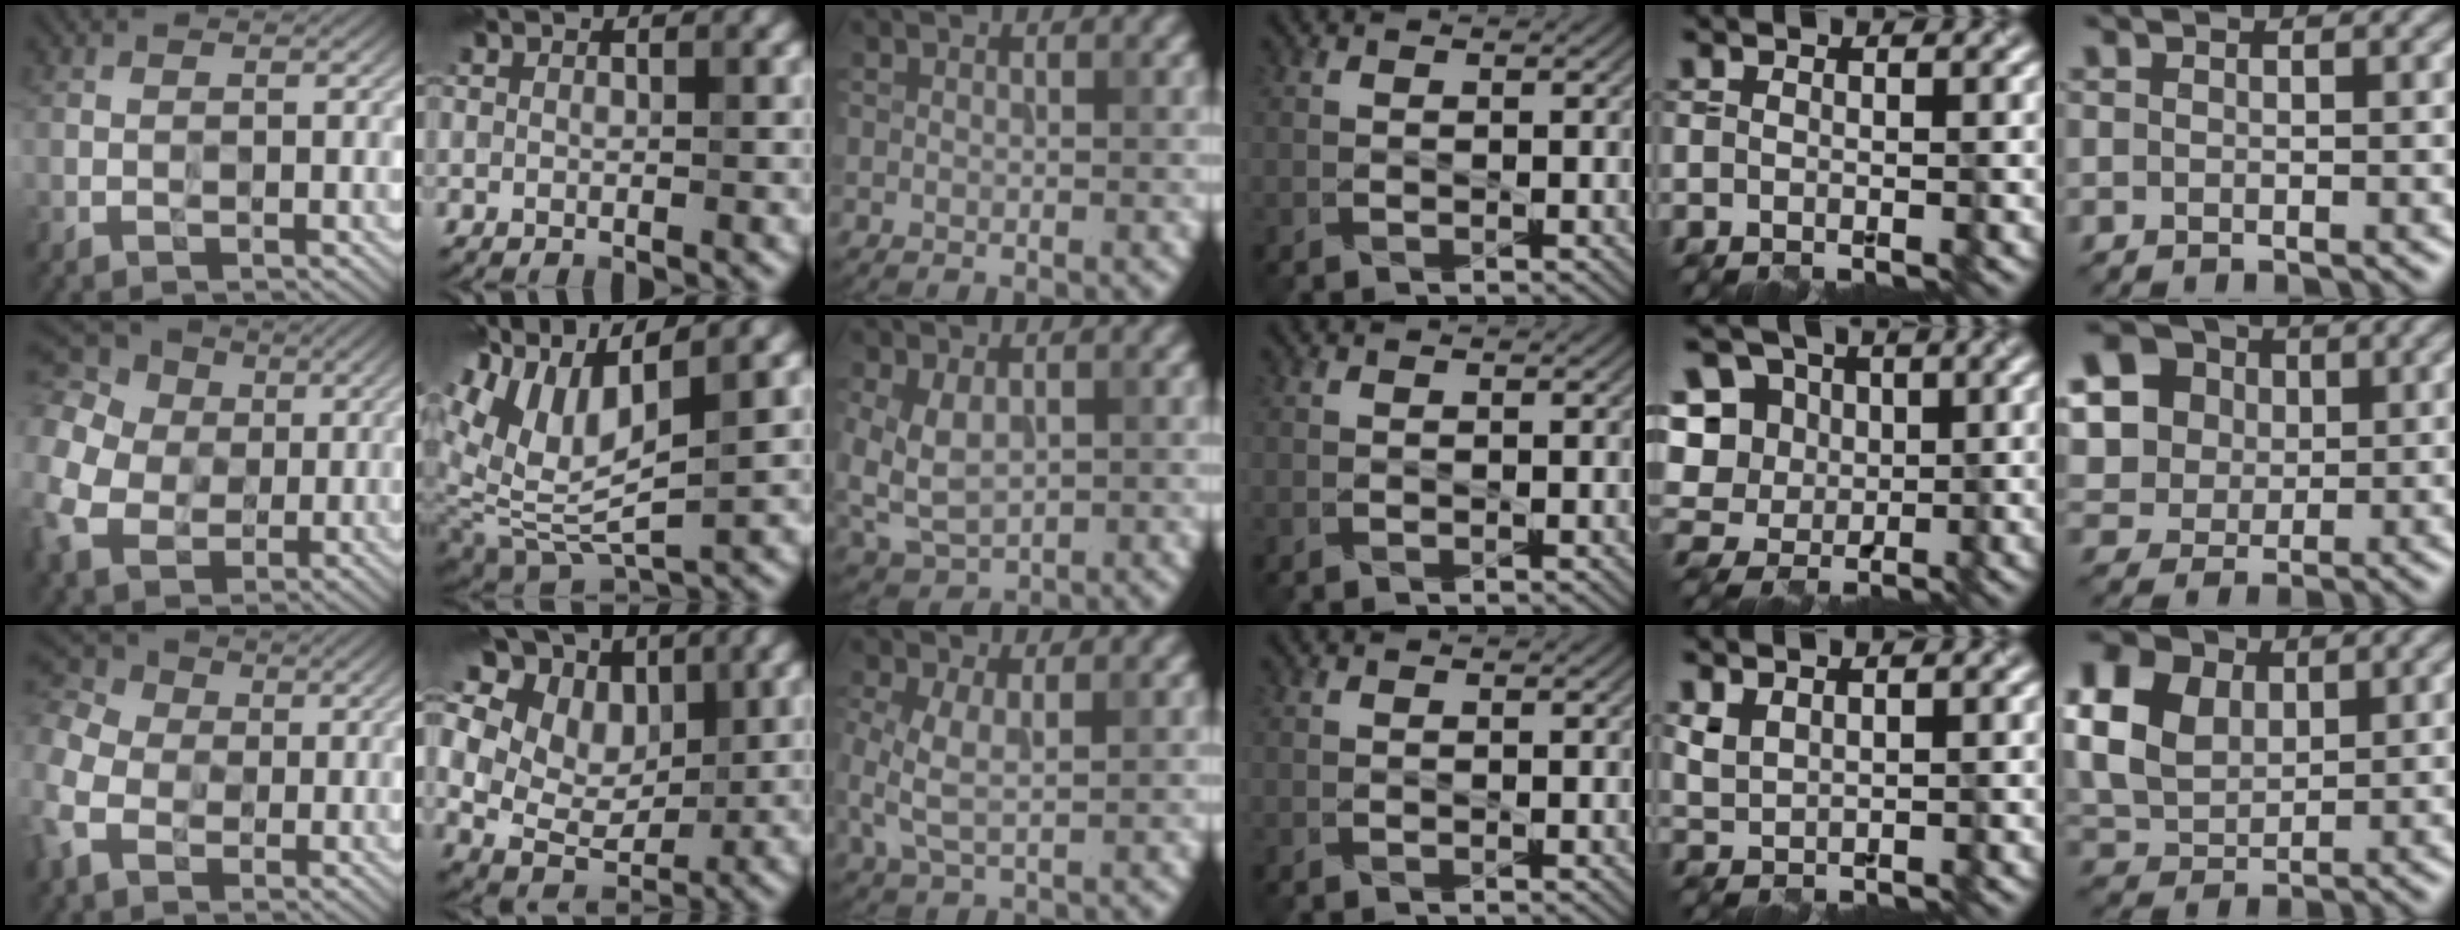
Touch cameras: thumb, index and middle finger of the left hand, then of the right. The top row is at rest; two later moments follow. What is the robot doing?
{"motion": "wipe", "object": "paper plate"}